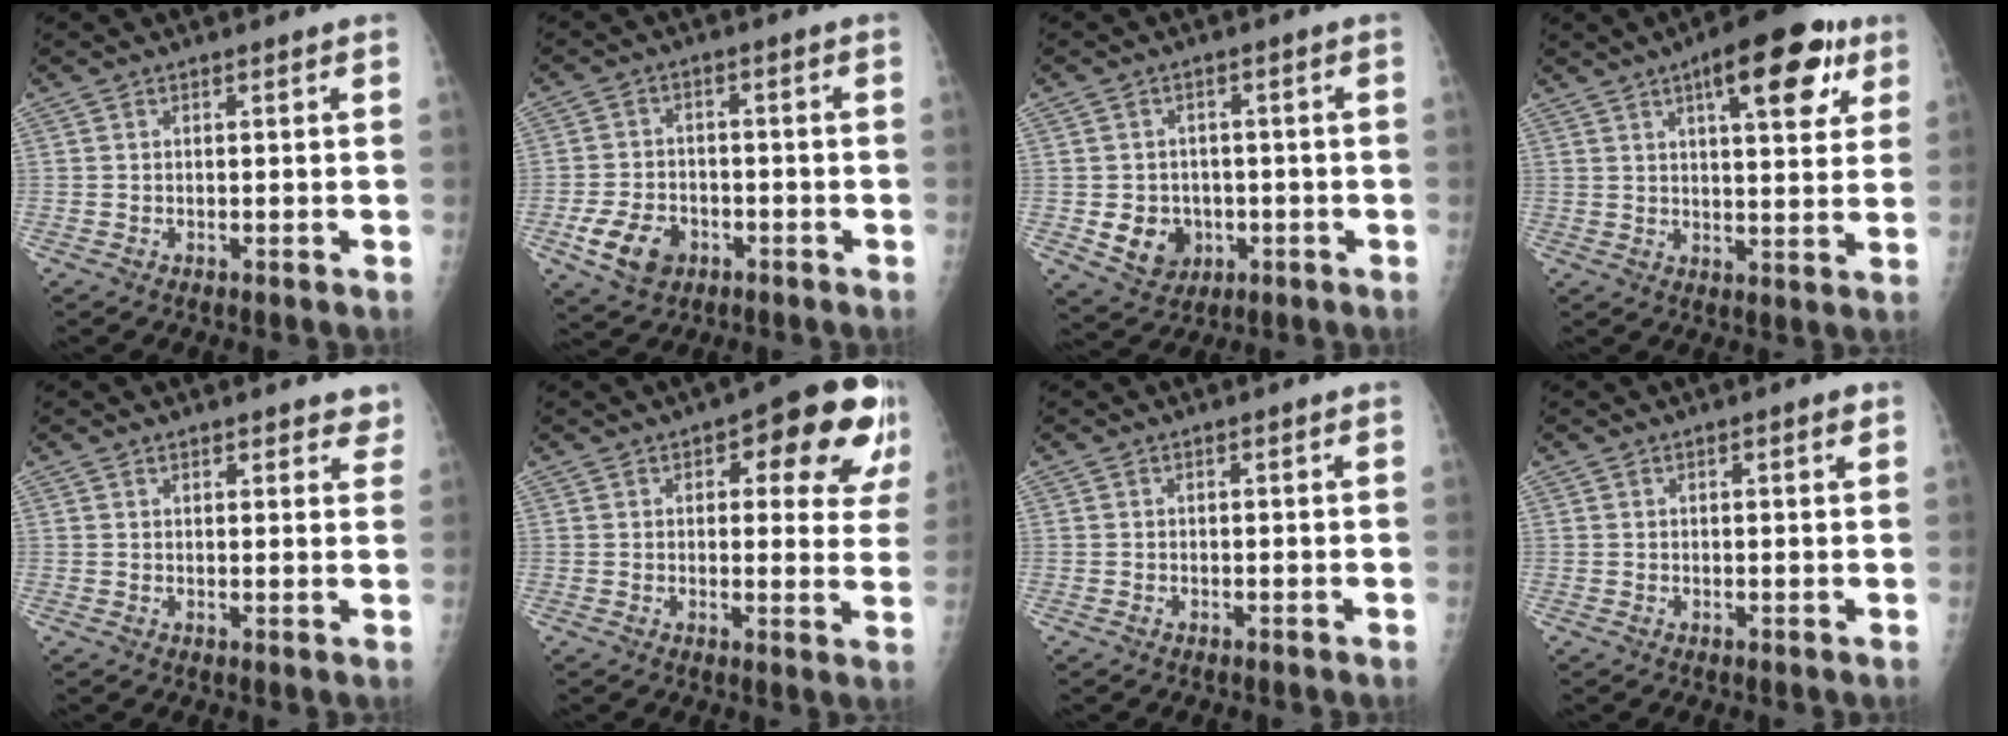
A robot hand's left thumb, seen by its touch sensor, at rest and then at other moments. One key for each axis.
{"total": 8.1, "fx": -3.6, "fy": 5.8, "fz": 4.5, "tx": -0.073, "ty": 0.016, "tz": -0.057}
{"total": 7.2, "fx": -1.6, "fy": 6.2, "fz": 3.3, "tx": -0.025, "ty": 0.007, "tz": -0.015}
{"total": 14.9, "fx": 7.2, "fy": 5.3, "fz": 11.9, "tx": -0.132, "ty": -0.013, "tz": 0.094}
{"total": 4.5, "fx": 3.7, "fy": 1.9, "fz": 1.7, "tx": 0.016, "ty": -0.014, "tz": 0.041}
{"total": 15.8, "fx": 7.0, "fy": 6.5, "fz": 12.6, "tx": -0.108, "ty": -0.014, "tz": 0.077}
{"total": 0.0}
{"total": 1.6, "fx": 0.8, "fy": 0.4, "fz": 1.3, "tx": -0.016, "ty": -0.001, "tz": 0.010}